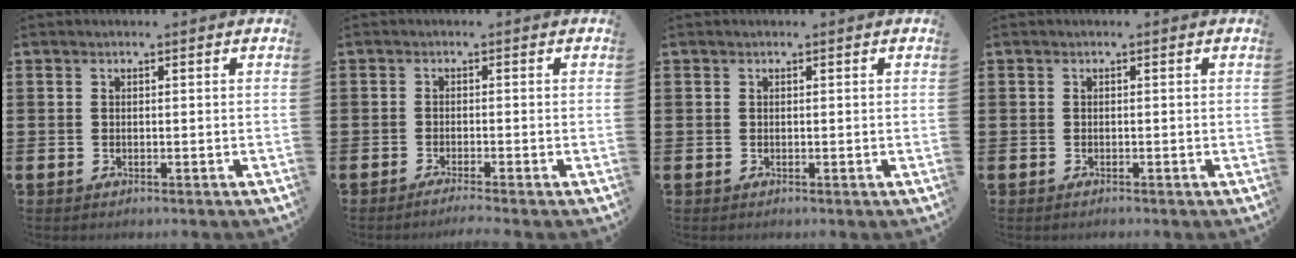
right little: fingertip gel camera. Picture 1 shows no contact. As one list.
[{"total": 1.2, "force": [-1.0, -0.1, 0.7], "torque": [-0.010, -0.002, -0.019]}, {"total": 0.0}, {"total": 0.0}]